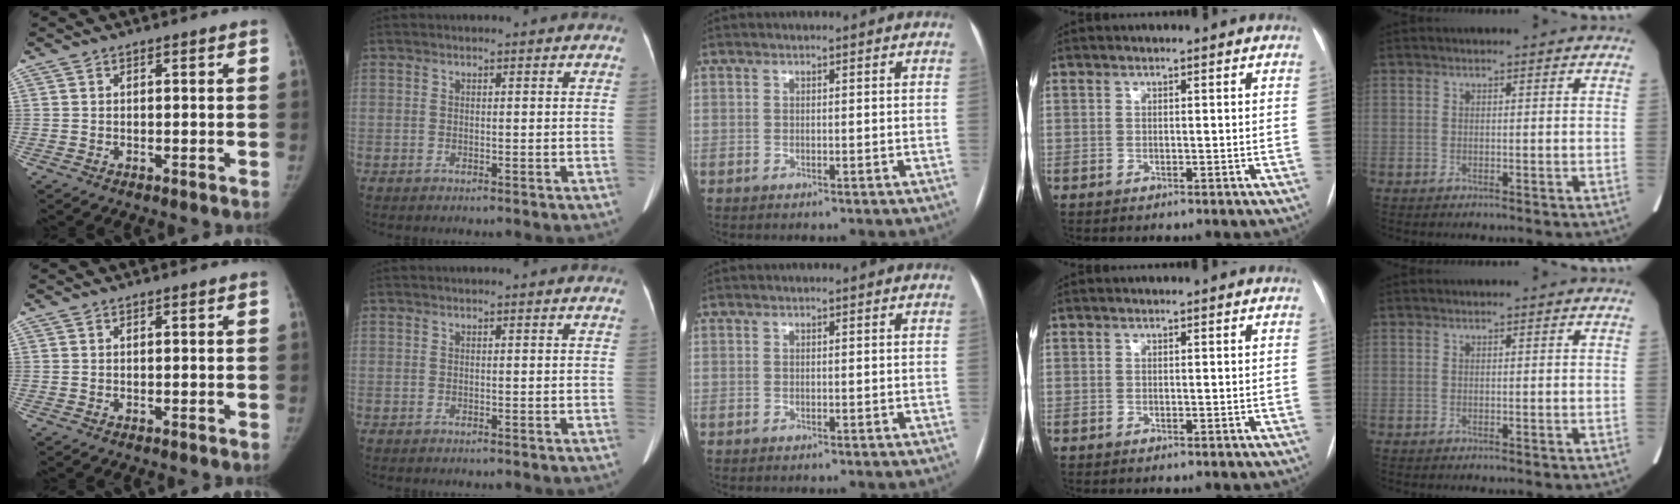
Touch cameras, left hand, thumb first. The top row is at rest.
{}